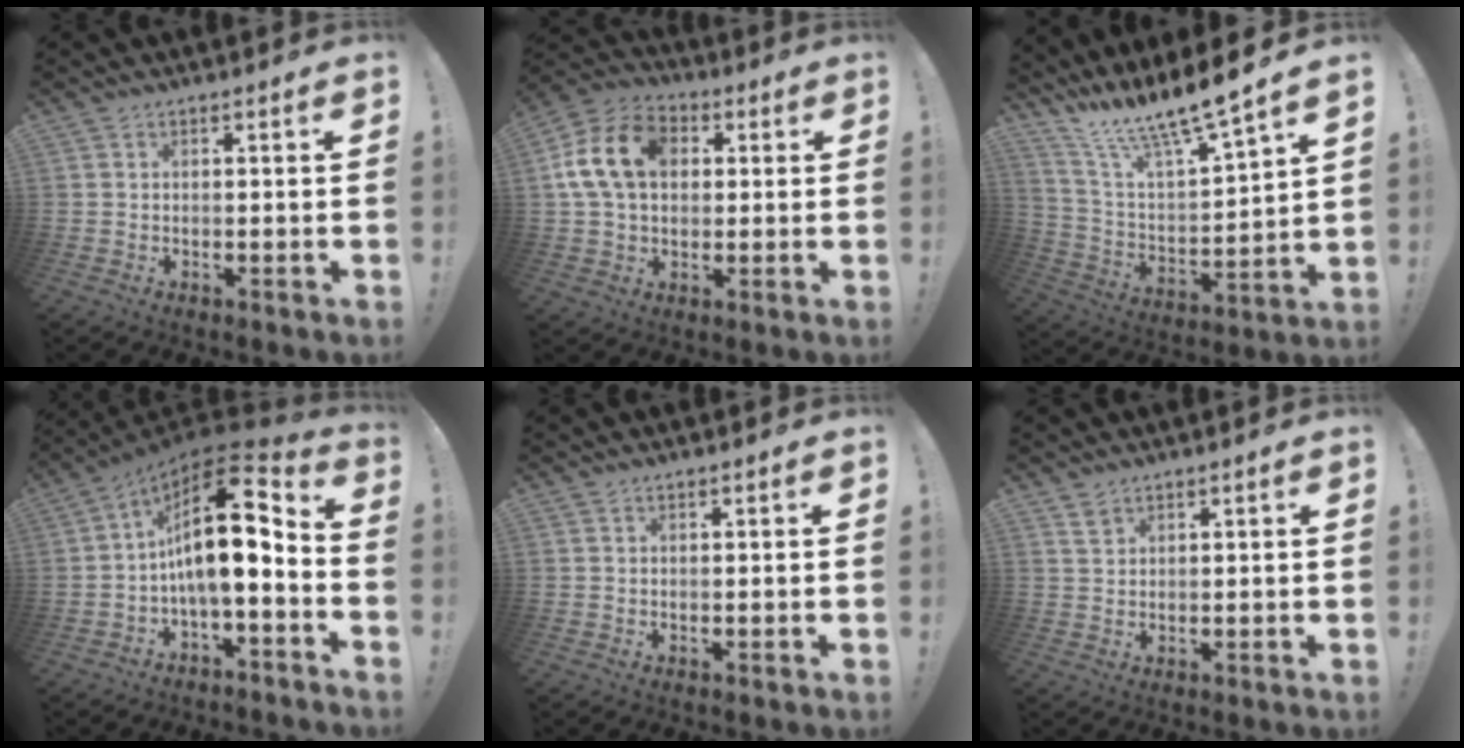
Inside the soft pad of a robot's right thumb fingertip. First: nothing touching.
{"total": 16.3, "force": [3.5, 12.0, 10.4], "torque": [-0.190, 0.011, 0.071]}
{"total": 14.4, "force": [12.9, 0.5, 6.3], "torque": [-0.127, -0.113, 0.217]}
{"total": 17.0, "force": [2.6, 6.3, 15.6], "torque": [-0.255, -0.022, 0.042]}
{"total": 0.0}
{"total": 2.6, "force": [1.9, 1.5, 0.9], "torque": [-0.003, -0.014, 0.034]}